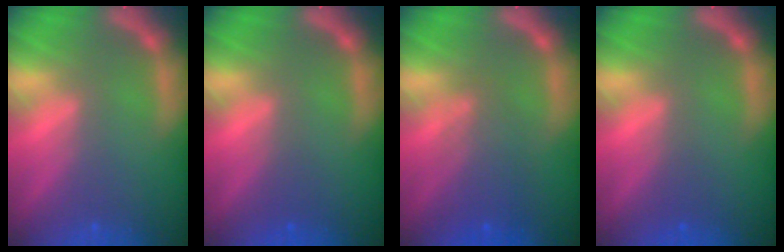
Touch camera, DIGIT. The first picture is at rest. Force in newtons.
{"total": 1.0}
{"total": 4.1}
{"total": 1.0}